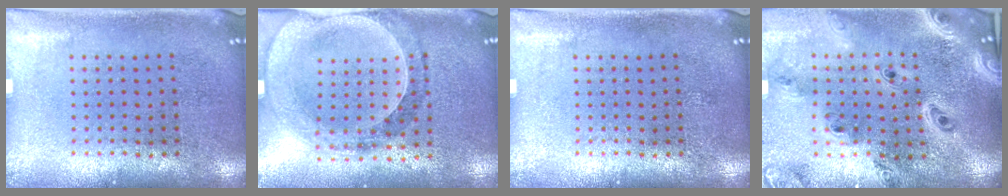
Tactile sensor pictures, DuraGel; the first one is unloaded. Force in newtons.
{"total": 1.0, "press": 0.9, "slide": 0.2}
{"total": 0.0}
{"total": 3.1, "press": 2.6, "slide": 1.8}